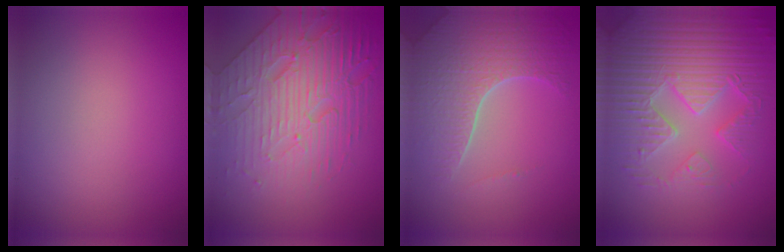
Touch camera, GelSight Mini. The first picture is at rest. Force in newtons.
{"total": 7.9, "press": 5.8, "slide": 5.3}
{"total": 6.2, "press": 4.9, "slide": 3.9}
{"total": 7.2, "press": 5.8, "slide": 4.2}